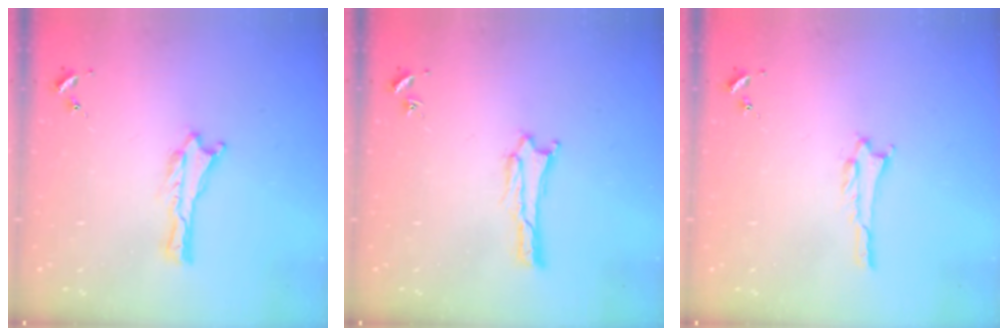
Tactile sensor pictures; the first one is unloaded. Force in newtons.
{"total": 1.9, "press": 1.9, "slide": 0.1}
{"total": 0.6, "press": 0.6, "slide": 0.1}